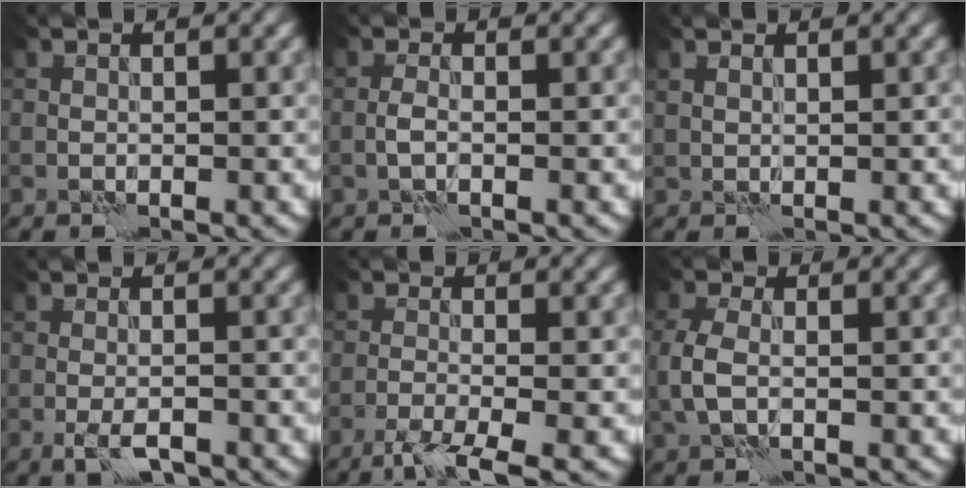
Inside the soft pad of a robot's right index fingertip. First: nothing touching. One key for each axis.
{"total": 1.1, "fx": -0.5, "fy": 0.3, "fz": 0.9, "tx": -0.023, "ty": 0.006, "tz": -0.013}
{"total": 0.8, "fx": 0.7, "fy": 0.1, "fz": 0.2, "tx": -0.007, "ty": 0.001, "tz": 0.012}
{"total": 2.6, "fx": -1.5, "fy": 0.7, "fz": 1.9, "tx": -0.042, "ty": -0.003, "tz": -0.030}
{"total": 4.5, "fx": -3.0, "fy": 0.8, "fz": 3.3, "tx": -0.056, "ty": -0.001, "tz": -0.067}
{"total": 2.7, "fx": -0.3, "fy": 1.7, "fz": 2.2, "tx": -0.056, "ty": 0.005, "tz": -0.007}